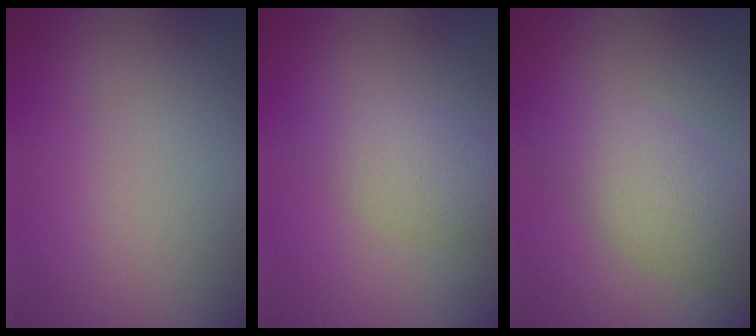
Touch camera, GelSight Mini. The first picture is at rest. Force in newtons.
{"total": 3.3, "press": 3.3, "slide": 0.1}
{"total": 4.3, "press": 4.3, "slide": 0.1}